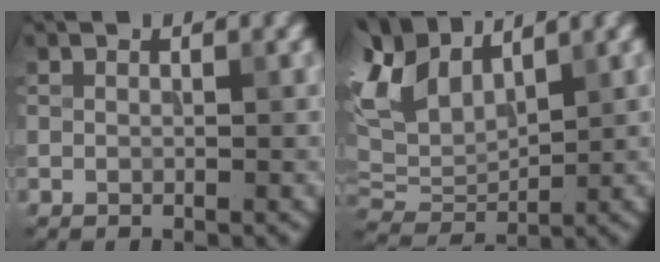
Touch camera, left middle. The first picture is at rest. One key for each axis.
{"total": 6.8, "fx": 4.2, "fy": 3.7, "fz": 4.0, "tx": -0.094, "ty": 0.022, "tz": 0.080}